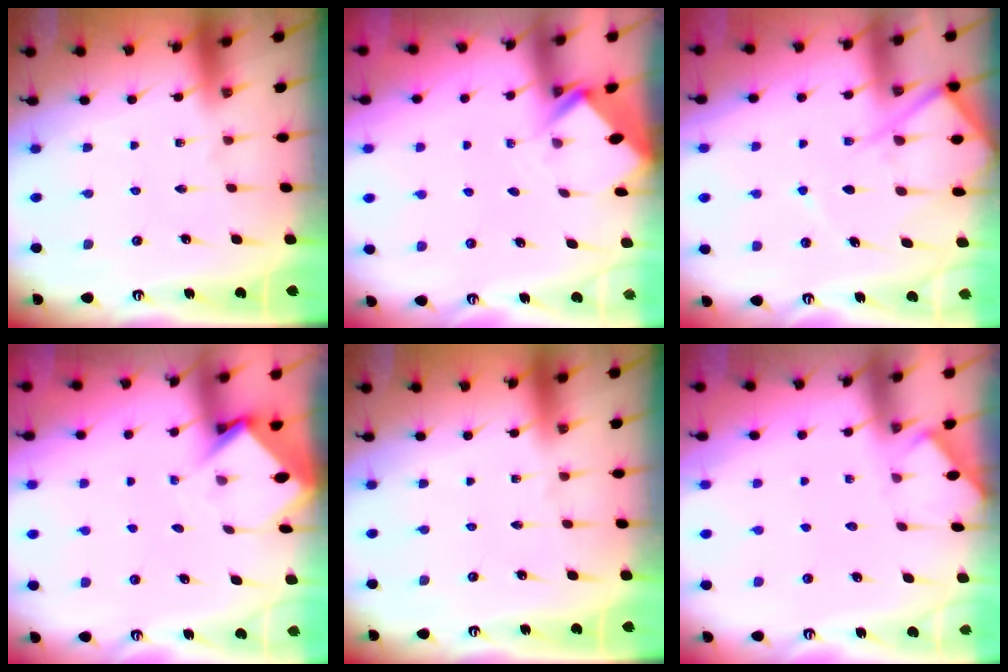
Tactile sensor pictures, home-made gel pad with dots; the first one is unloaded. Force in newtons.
{"total": 2.7, "press": 2.7, "slide": 0.2}
{"total": 11.0, "press": 11.0, "slide": 1.0}
{"total": 3.4, "press": 3.4, "slide": 0.2}
{"total": 0.0}
{"total": 1.9, "press": 1.9, "slide": 0.3}